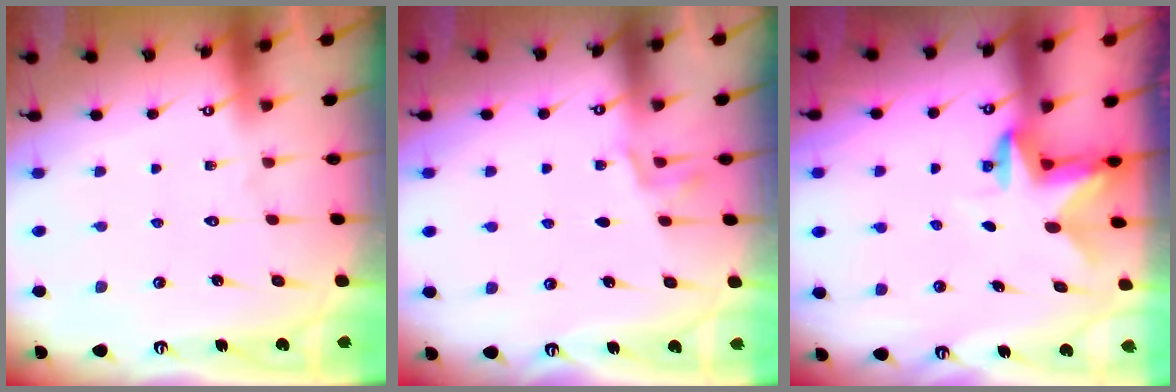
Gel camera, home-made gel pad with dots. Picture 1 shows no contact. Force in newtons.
{"total": 1.8, "press": 0.9, "slide": 1.5}
{"total": 2.8, "press": 2.8, "slide": 0.6}